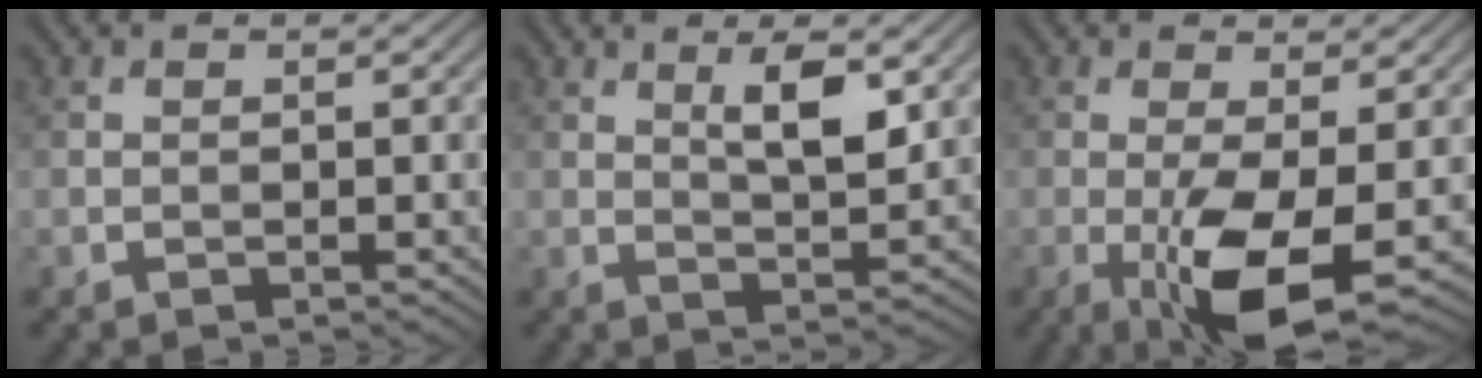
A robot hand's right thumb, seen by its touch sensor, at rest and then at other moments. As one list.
[{"total": 5.4, "force": [2.2, 1.6, 4.7], "torque": [-0.088, -0.007, 0.041]}, {"total": 8.3, "force": [-2.3, 2.4, 7.6], "torque": [-0.147, -0.007, -0.038]}]